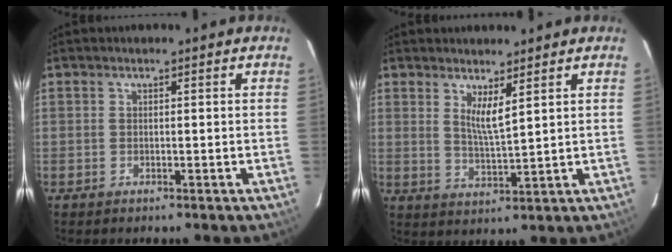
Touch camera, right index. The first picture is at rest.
{"total": 4.4, "force": [2.5, 0.4, 3.6], "torque": [-0.068, -0.014, 0.043]}